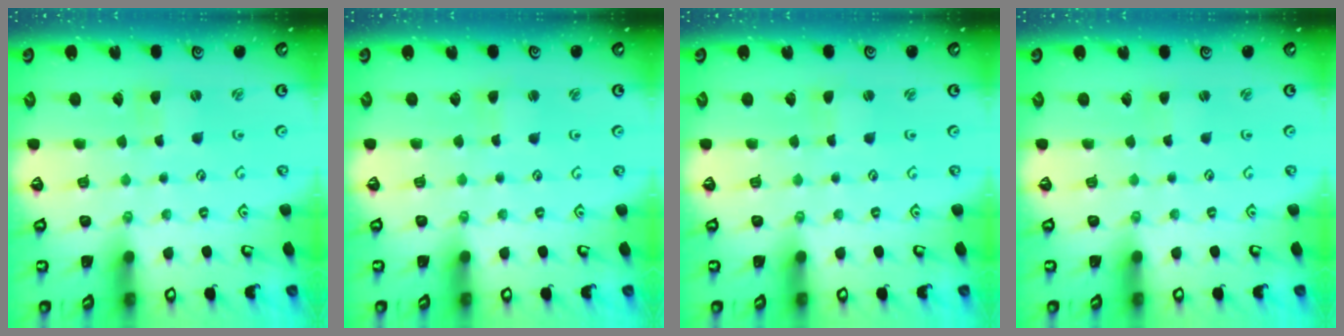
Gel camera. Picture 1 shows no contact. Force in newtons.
{"total": 1.9, "press": 1.9, "slide": 0.4}
{"total": 0.7, "press": 0.7, "slide": 0.0}
{"total": 0.6, "press": 0.6, "slide": 0.1}